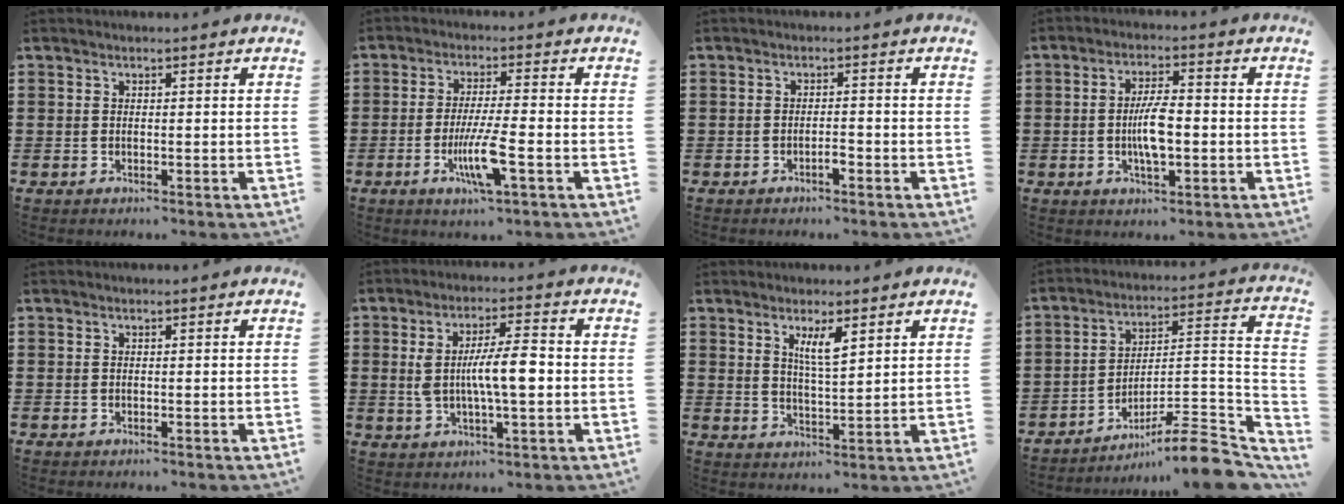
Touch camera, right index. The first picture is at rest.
{"total": 7.7, "force": [-2.7, 0.9, 7.1], "torque": [-0.142, -0.019, -0.051]}
{"total": 1.6, "force": [-1.0, 0.3, 1.3], "torque": [-0.025, -0.002, -0.017]}
{"total": 6.0, "force": [-0.8, 1.8, 5.6], "torque": [-0.113, 0.002, -0.020]}
{"total": 0.0}
{"total": 8.1, "force": [-0.1, 1.8, 7.9], "torque": [-0.148, 0.001, -0.006]}
{"total": 4.1, "force": [2.2, 0.9, 3.4], "torque": [-0.072, 0.004, 0.038]}
{"total": 8.9, "force": [-6.9, 0.9, 5.5], "torque": [-0.082, 0.000, -0.140]}